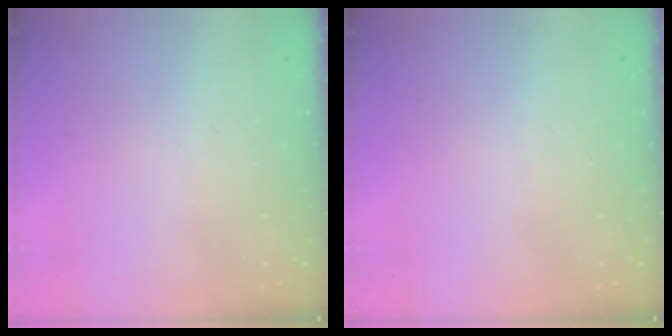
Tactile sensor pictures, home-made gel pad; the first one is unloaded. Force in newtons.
{"total": 0.0}